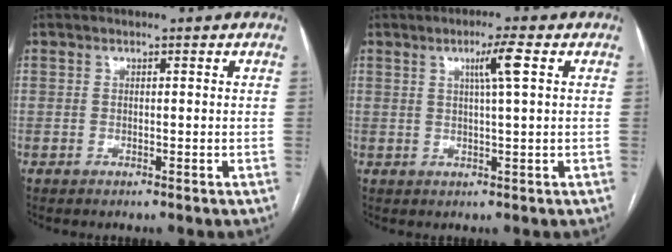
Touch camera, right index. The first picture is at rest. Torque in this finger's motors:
{"motor_torque": [0.52, 0.41, 0.13, 0.07]}